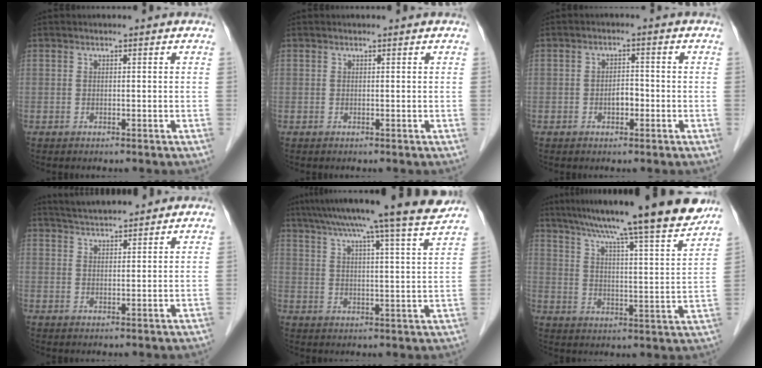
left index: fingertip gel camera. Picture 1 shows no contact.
{"total": 0.0}
{"total": 2.3, "force": [-0.8, 1.2, 1.7], "torque": [-0.025, 0.006, -0.013]}
{"total": 6.7, "force": [6.2, 1.0, 2.3], "torque": [-0.041, 0.029, 0.103]}
{"total": 18.3, "force": [15.7, -1.8, 9.3], "torque": [-0.152, -0.009, 0.212]}
{"total": 20.7, "force": [17.6, -0.5, 10.9], "torque": [-0.170, -0.014, 0.250]}